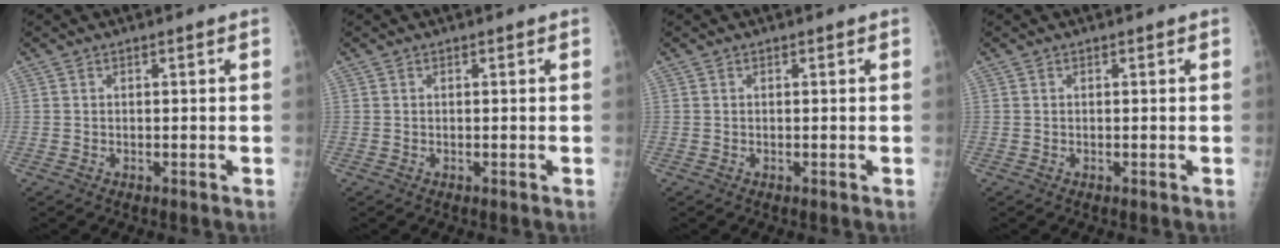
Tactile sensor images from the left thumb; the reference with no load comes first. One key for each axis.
{"total": 0.0}
{"total": 0.0}
{"total": 0.0}